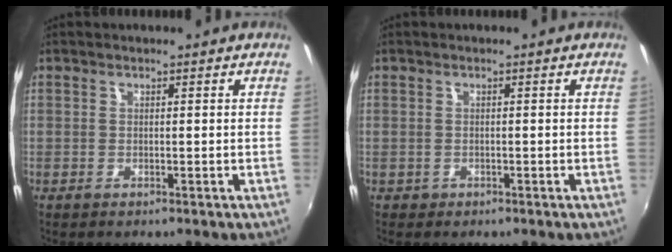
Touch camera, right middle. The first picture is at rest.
{"total": 0.9, "force": [-0.5, 0.8, 0.2], "torque": [-0.006, -0.001, -0.003]}